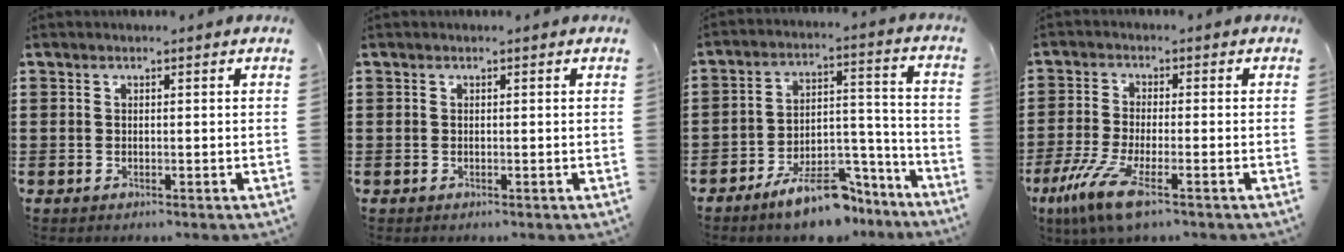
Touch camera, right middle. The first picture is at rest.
{"total": 0.0}
{"total": 10.6, "force": [-8.6, 3.3, 5.2], "torque": [-0.077, 0.039, -0.157]}
{"total": 7.9, "force": [-4.3, 1.8, 6.4], "torque": [-0.152, -0.018, -0.083]}